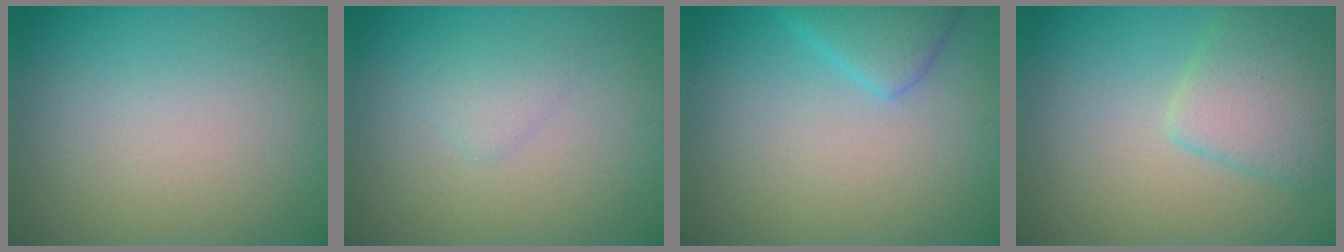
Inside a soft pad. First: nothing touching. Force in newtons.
{"total": 1.2, "press": 1.2, "slide": 0.1}
{"total": 3.1, "press": 3.1, "slide": 0.1}
{"total": 3.9, "press": 3.9, "slide": 0.4}